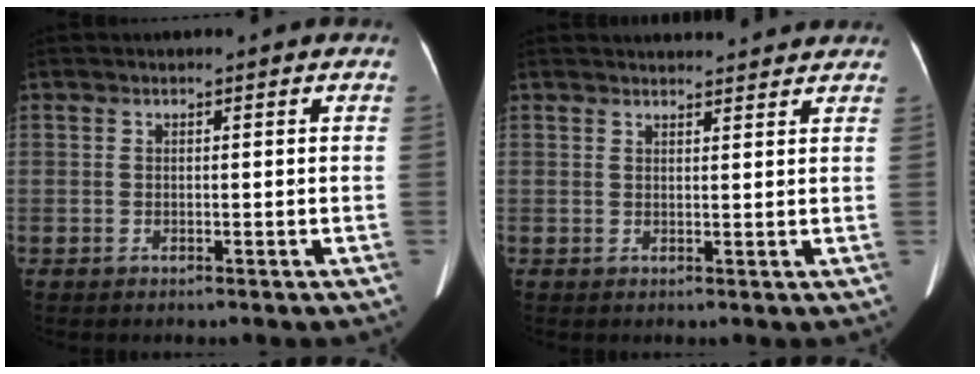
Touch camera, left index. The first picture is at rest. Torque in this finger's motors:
{"motor_torque": [0.15, -0.51, -0.03, -0.01]}